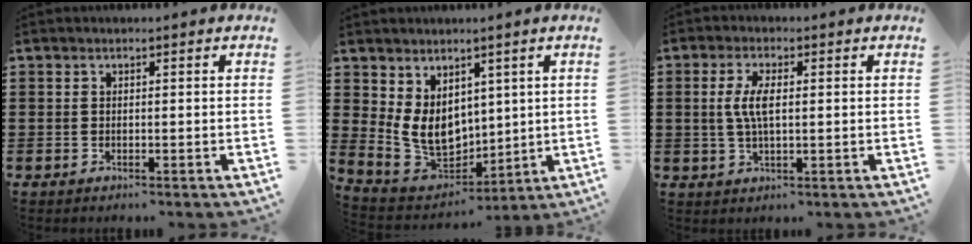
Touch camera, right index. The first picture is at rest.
{"total": 8.2, "force": [2.1, 6.4, 4.7], "torque": [-0.115, -0.013, 0.041]}
{"total": 4.9, "force": [0.6, 1.7, 4.6], "torque": [-0.097, 0.004, 0.005]}